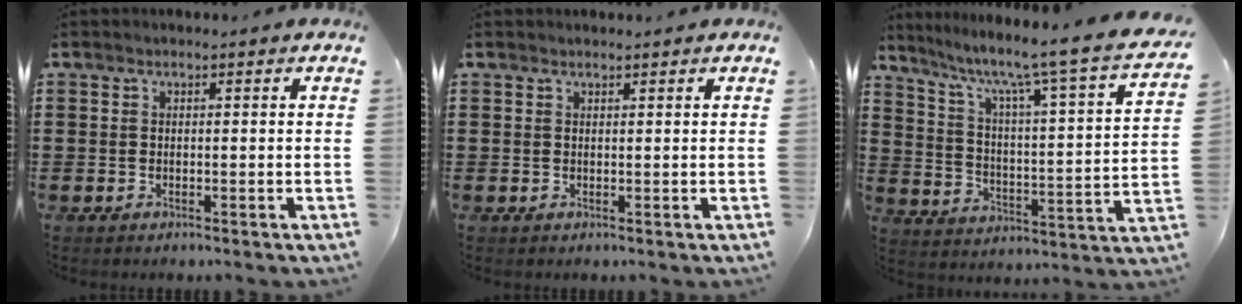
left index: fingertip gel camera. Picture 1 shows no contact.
{"total": 0.6, "force": [0.6, 0.0, 0.1], "torque": [-0.003, -0.001, 0.011]}
{"total": 7.3, "force": [5.6, -0.5, 4.6], "torque": [-0.104, -0.057, 0.077]}